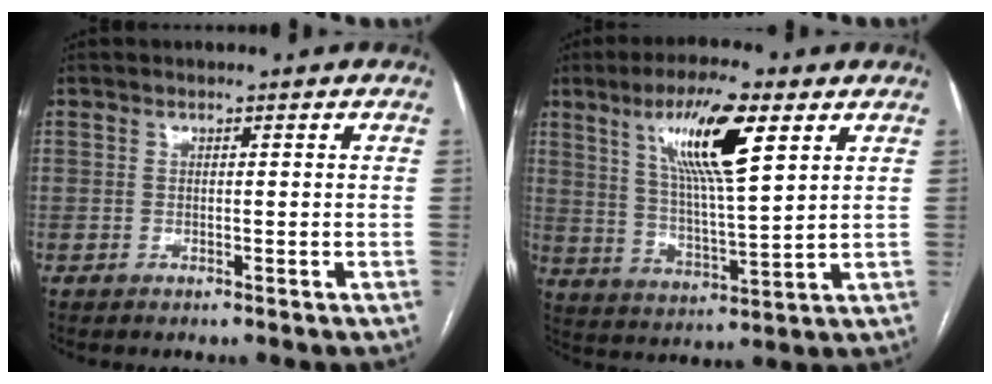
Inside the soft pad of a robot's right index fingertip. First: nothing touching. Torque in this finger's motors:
{"motor_torque": [1.02, 0.29, 0.37, 0.21]}